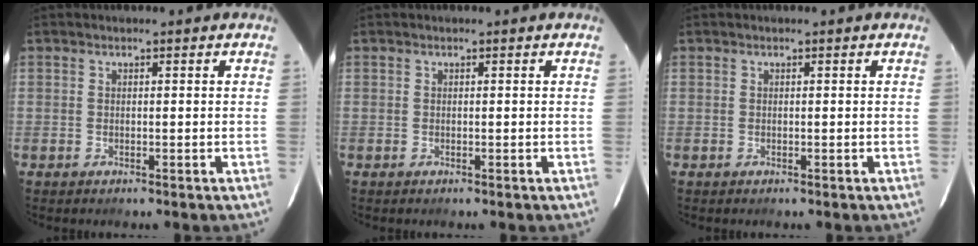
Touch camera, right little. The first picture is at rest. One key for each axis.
{"total": 0.0}
{"total": 0.0}